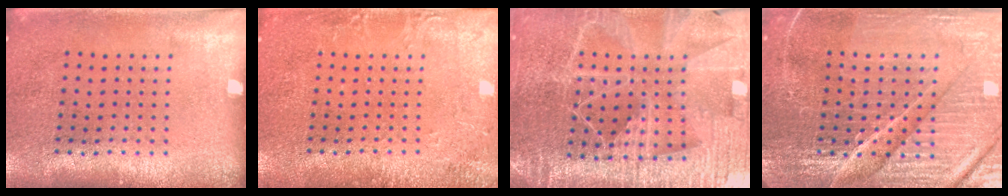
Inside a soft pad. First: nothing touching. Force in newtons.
{"total": 2.2, "press": 2.2, "slide": 0.3}
{"total": 5.7, "press": 5.0, "slide": 2.8}
{"total": 6.0, "press": 5.4, "slide": 2.6}